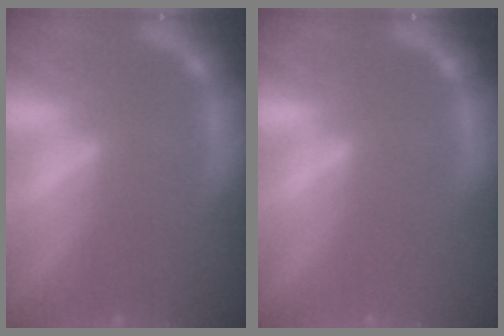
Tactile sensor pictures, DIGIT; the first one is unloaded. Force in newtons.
{"total": 0.0}